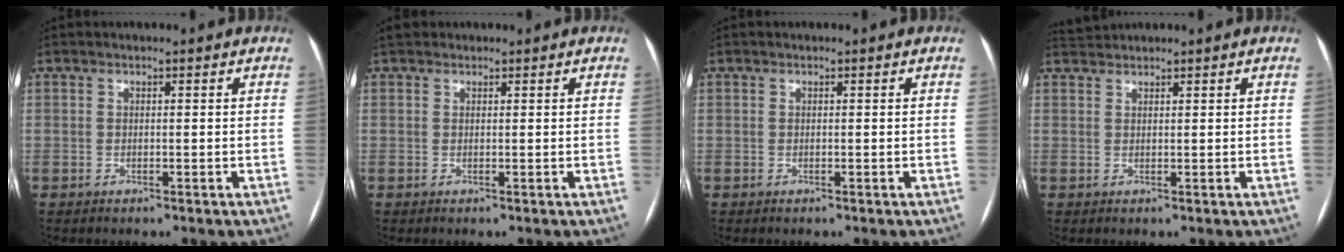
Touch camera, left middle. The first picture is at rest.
{"total": 1.9, "force": [1.5, 1.1, 0.3], "torque": [-0.006, 0.021, 0.026]}
{"total": 0.0}
{"total": 1.8, "force": [1.7, -0.2, -0.4], "torque": [-0.004, 0.015, 0.043]}